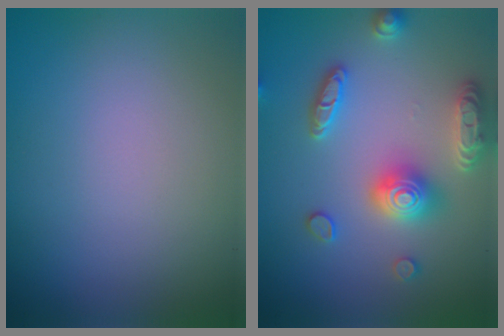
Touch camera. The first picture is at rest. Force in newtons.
{"total": 4.9, "press": 4.8, "slide": 0.9}